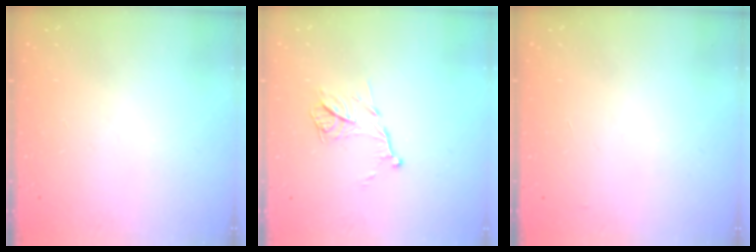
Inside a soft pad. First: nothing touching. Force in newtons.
{"total": 11.8, "press": 11.8, "slide": 0.8}
{"total": 2.9, "press": 2.9, "slide": 0.1}